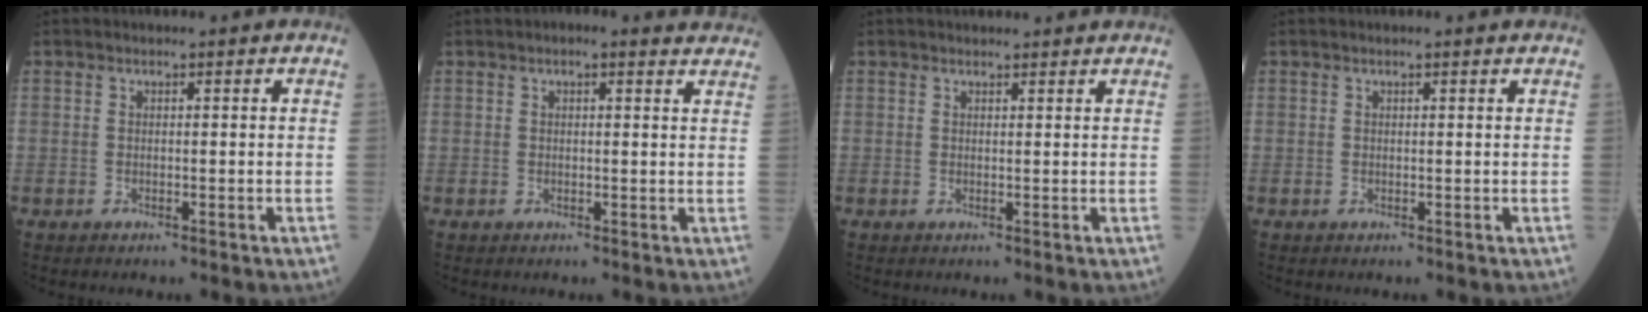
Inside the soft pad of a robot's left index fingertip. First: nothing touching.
{"total": 5.6, "force": [4.8, 1.2, 2.6], "torque": [-0.027, 0.016, 0.040]}
{"total": 5.2, "force": [4.9, 0.7, 1.6], "torque": [-0.015, 0.029, 0.057]}
{"total": 1.0, "force": [0.8, -0.1, 0.5], "torque": [-0.013, 0.005, 0.013]}